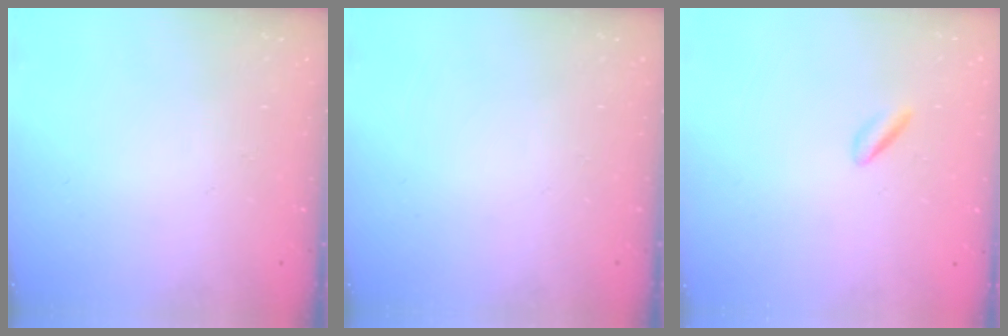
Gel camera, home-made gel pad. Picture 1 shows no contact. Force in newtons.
{"total": 0.0}
{"total": 1.0, "press": 0.7, "slide": 0.7}